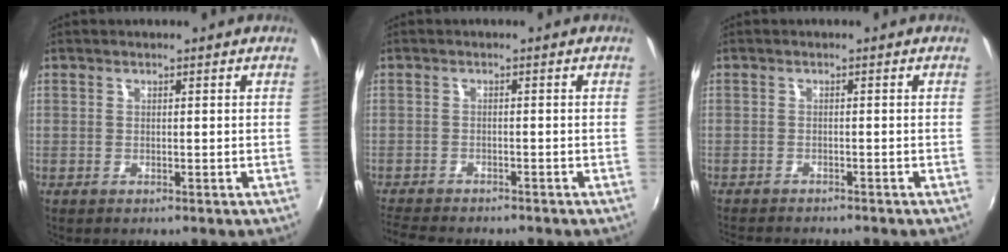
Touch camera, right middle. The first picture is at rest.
{"total": 7.0, "force": [-6.5, 1.2, 2.4], "torque": [-0.070, -0.022, -0.109]}
{"total": 5.0, "force": [-4.6, 0.7, 1.6], "torque": [-0.043, -0.016, -0.074]}